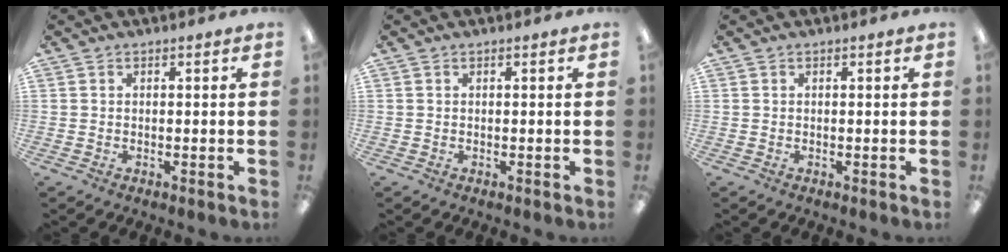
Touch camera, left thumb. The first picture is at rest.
{"total": 0.0}
{"total": 0.0}